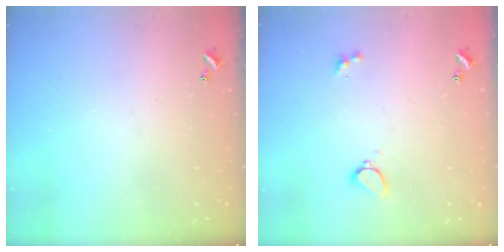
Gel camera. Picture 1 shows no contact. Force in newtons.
{"total": 2.9, "press": 2.6, "slide": 1.3}